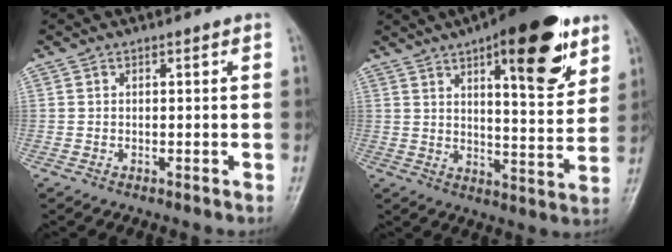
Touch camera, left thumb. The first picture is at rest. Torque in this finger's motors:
{"motor_torque": [0.64, 0.60, 1.49, -1.28, 0.32]}